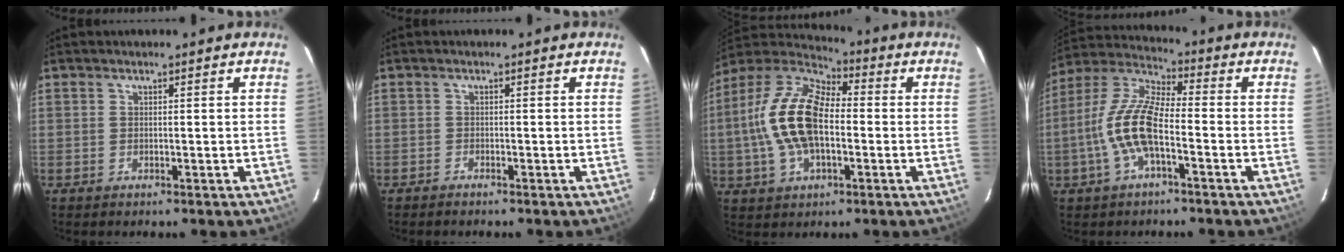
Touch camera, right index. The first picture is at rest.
{"total": 1.0, "force": [-0.9, 0.2, 0.2], "torque": [-0.013, 0.001, -0.017]}
{"total": 17.2, "force": [-1.4, 9.1, 14.6], "torque": [-0.301, 0.011, -0.034]}
{"total": 12.1, "force": [-3.6, 3.9, 10.8], "torque": [-0.233, 0.004, -0.075]}